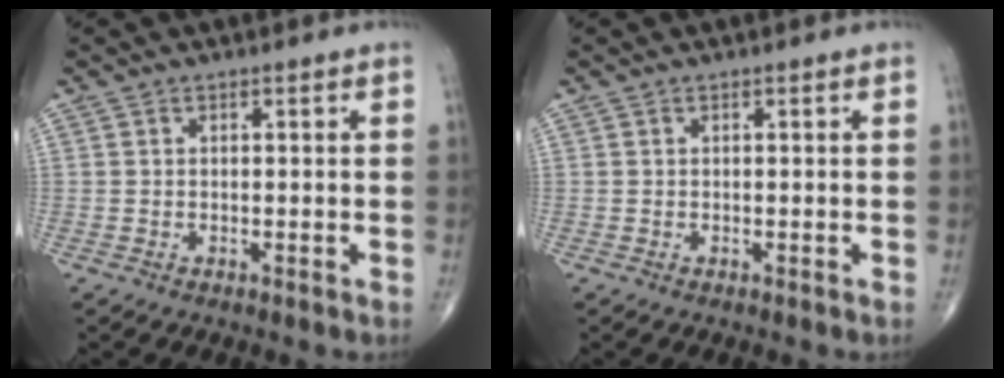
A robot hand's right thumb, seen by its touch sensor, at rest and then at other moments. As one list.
[{"total": 0.0}]